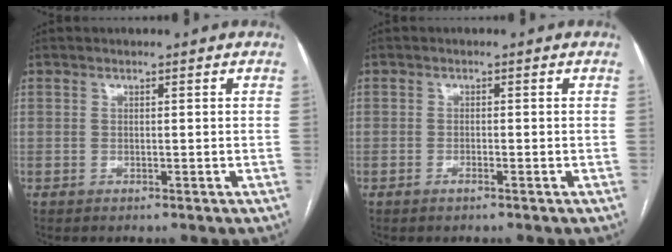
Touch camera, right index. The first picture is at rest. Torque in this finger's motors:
{"motor_torque": [-0.08, 0.13, -0.14, -0.07]}